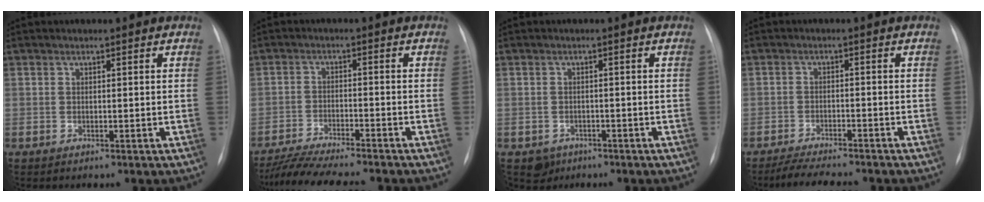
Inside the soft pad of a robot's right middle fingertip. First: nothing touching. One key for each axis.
{"total": 12.0, "fx": -10.6, "fy": 0.8, "fz": 5.5, "tx": -0.089, "ty": -0.015, "tz": -0.166}
{"total": 2.8, "fx": -1.6, "fy": 2.3, "fz": 0.2, "tx": -0.002, "ty": 0.007, "tz": -0.019}
{"total": 7.4, "fx": -6.6, "fy": 1.3, "fz": 3.1, "tx": -0.050, "ty": -0.016, "tz": -0.105}